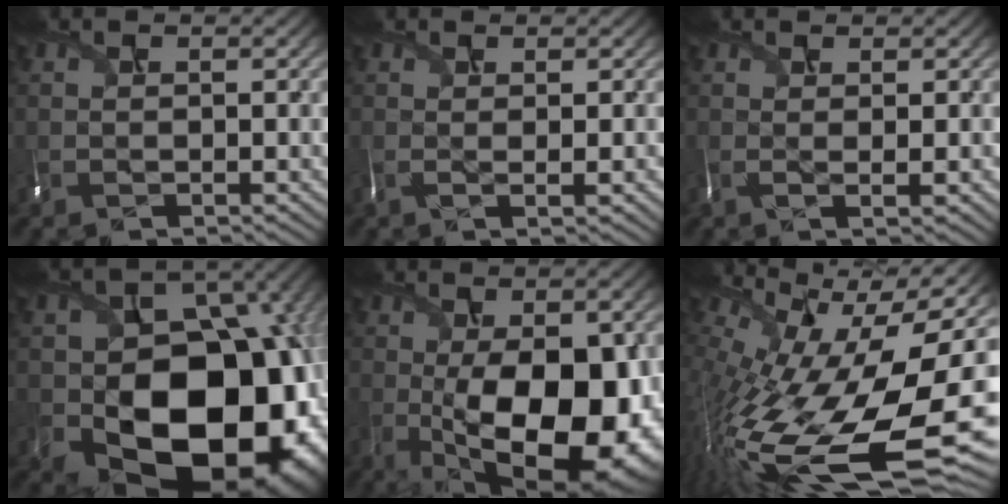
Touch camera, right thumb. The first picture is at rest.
{"total": 1.3, "force": [0.3, 0.1, 1.3], "torque": [-0.017, 0.004, 0.006]}
{"total": 1.7, "force": [0.5, 0.2, 1.6], "torque": [-0.021, 0.009, 0.005]}
{"total": 20.2, "force": [-5.2, 14.5, 13.0], "torque": [-0.177, -0.054, -0.036]}
{"total": 18.5, "force": [-3.5, 8.6, 16.0], "torque": [-0.236, -0.022, -0.039]}
{"total": 20.0, "force": [-3.5, 9.6, 17.2], "torque": [-0.300, -0.030, -0.046]}